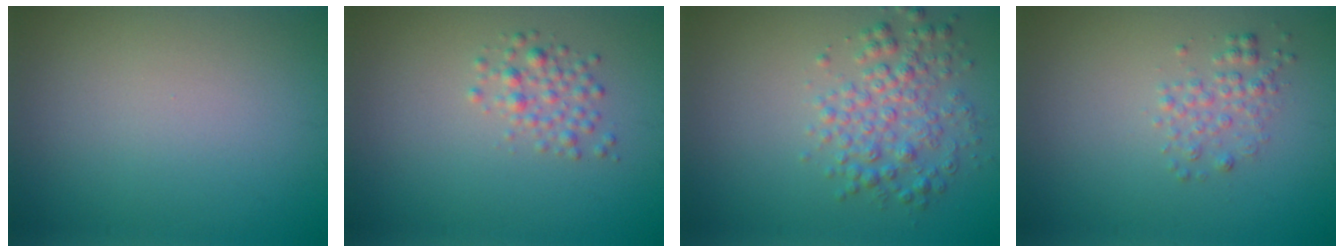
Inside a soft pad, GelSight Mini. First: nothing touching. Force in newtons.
{"total": 1.9, "press": 1.9, "slide": 0.1}
{"total": 3.5, "press": 3.5, "slide": 0.0}
{"total": 1.7, "press": 1.7, "slide": 0.0}